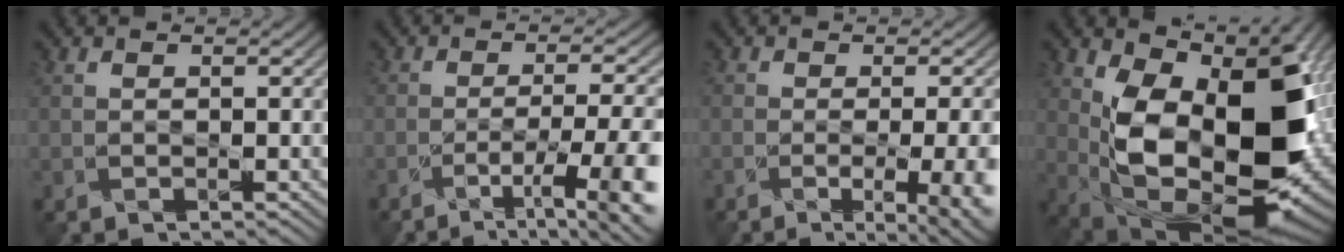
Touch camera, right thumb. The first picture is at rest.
{"total": 9.4, "force": [-4.8, 2.4, 7.7], "torque": [-0.107, -0.003, -0.063]}
{"total": 11.0, "force": [-3.3, 4.7, 9.4], "torque": [-0.083, -0.008, -0.024]}
{"total": 15.9, "force": [1.4, 9.6, 12.5], "torque": [-0.186, -0.030, 0.030]}